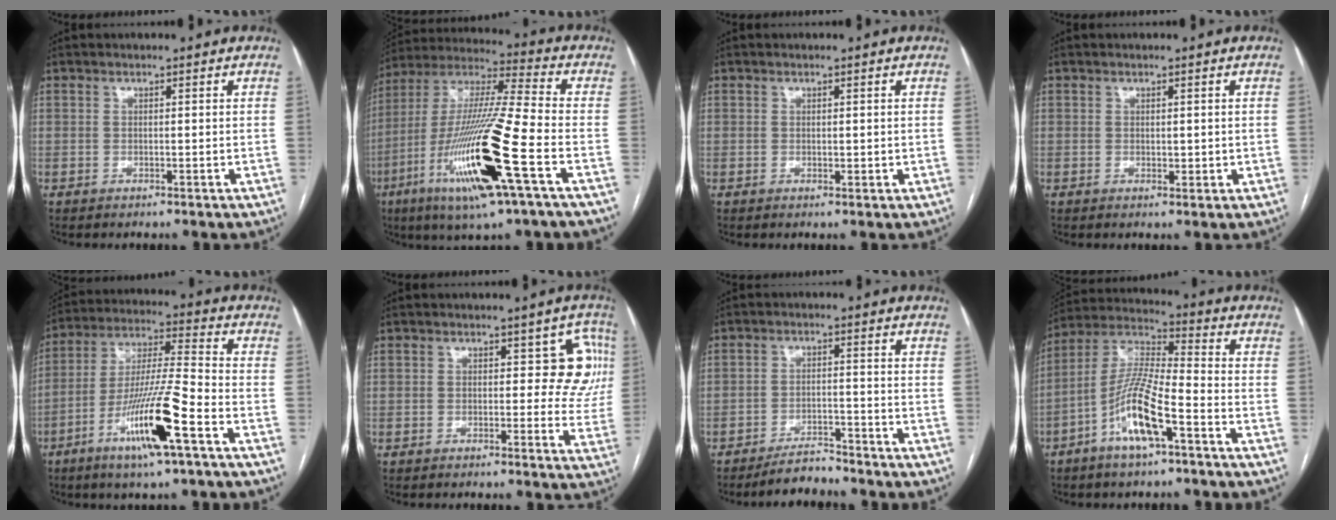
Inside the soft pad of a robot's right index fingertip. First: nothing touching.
{"total": 21.4, "force": [-8.0, 1.0, 19.8], "torque": [-0.412, -0.029, -0.150]}
{"total": 0.8, "force": [0.2, 0.6, 0.4], "torque": [-0.004, 0.000, 0.005]}
{"total": 1.2, "force": [0.2, 0.9, 0.8], "torque": [-0.009, -0.001, 0.007]}
{"total": 15.7, "force": [-7.4, 0.5, 13.8], "torque": [-0.273, -0.014, -0.132]}
{"total": 7.2, "force": [1.6, 4.1, 5.7], "torque": [-0.033, 0.018, 0.013]}
{"total": 4.2, "force": [-4.1, 0.7, 0.9], "torque": [-0.019, -0.011, -0.072]}
{"total": 12.1, "force": [-5.6, 2.0, 10.5], "torque": [-0.219, 0.001, -0.110]}